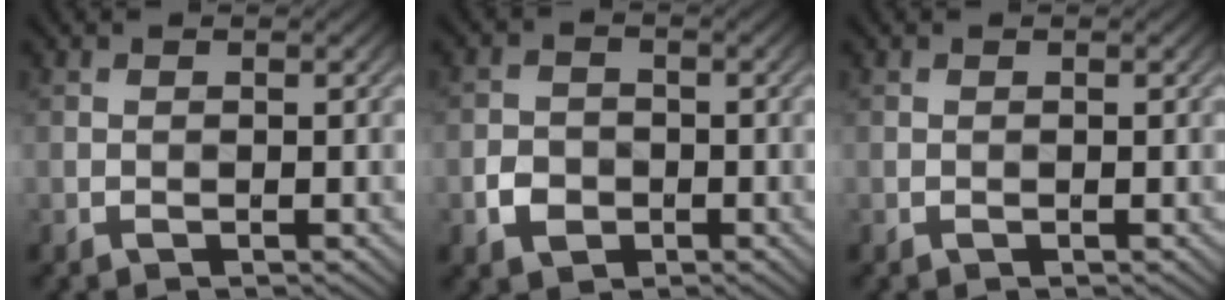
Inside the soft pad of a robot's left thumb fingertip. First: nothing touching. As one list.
[{"total": 2.8, "force": [-1.1, 2.4, 1.0], "torque": [-0.032, -0.009, -0.022]}, {"total": 0.0}]